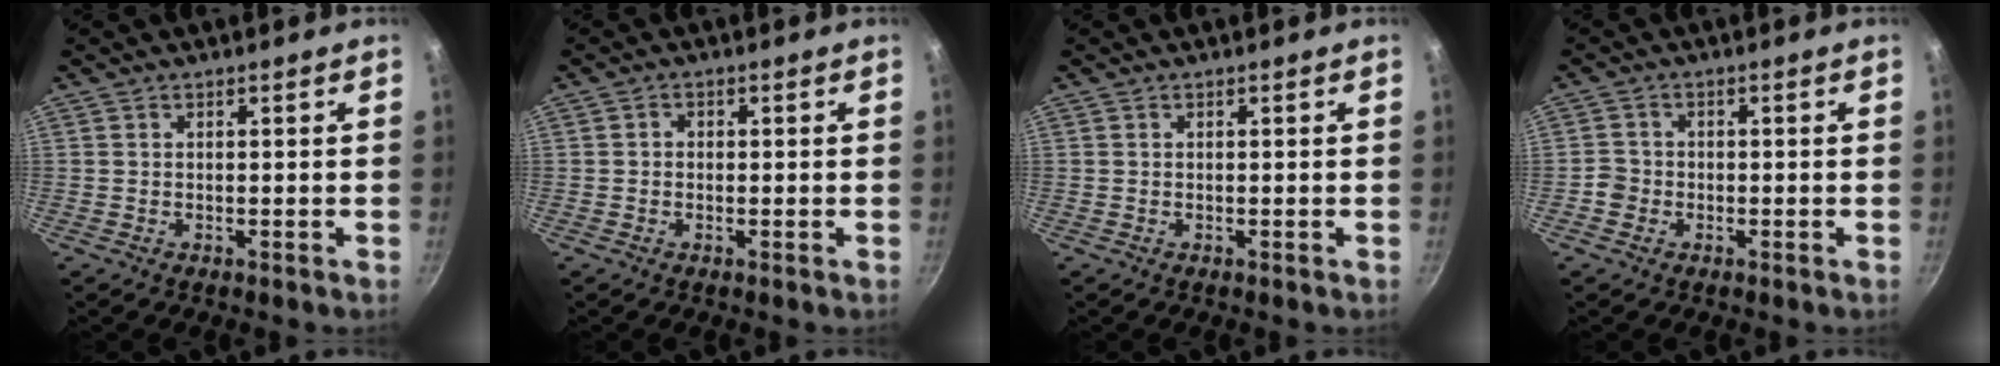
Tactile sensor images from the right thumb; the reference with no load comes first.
{"total": 1.2, "force": [-0.1, 1.1, 0.5], "torque": [-0.007, 0.005, -0.003]}
{"total": 0.0}
{"total": 2.5, "force": [-1.1, 2.2, 0.6], "torque": [-0.001, 0.016, -0.021]}